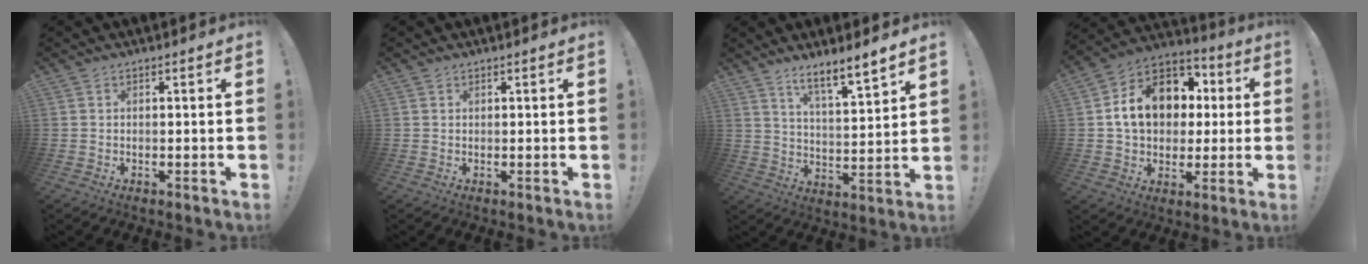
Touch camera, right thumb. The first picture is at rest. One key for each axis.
{"total": 0.6, "fx": 0.6, "fy": 0.2, "fz": 0.1, "tx": 0.006, "ty": -0.003, "tz": 0.010}
{"total": 9.0, "fx": 7.4, "fy": 0.6, "fz": 5.2, "tx": -0.085, "ty": -0.056, "tz": 0.125}
{"total": 17.3, "fx": 3.4, "fy": 13.2, "fz": 10.6, "tx": -0.154, "ty": 0.005, "tz": 0.074}